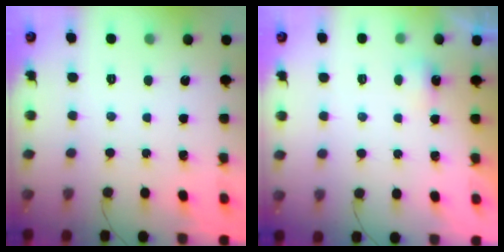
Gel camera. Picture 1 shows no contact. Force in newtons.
{"total": 2.3, "press": 2.2, "slide": 0.6}